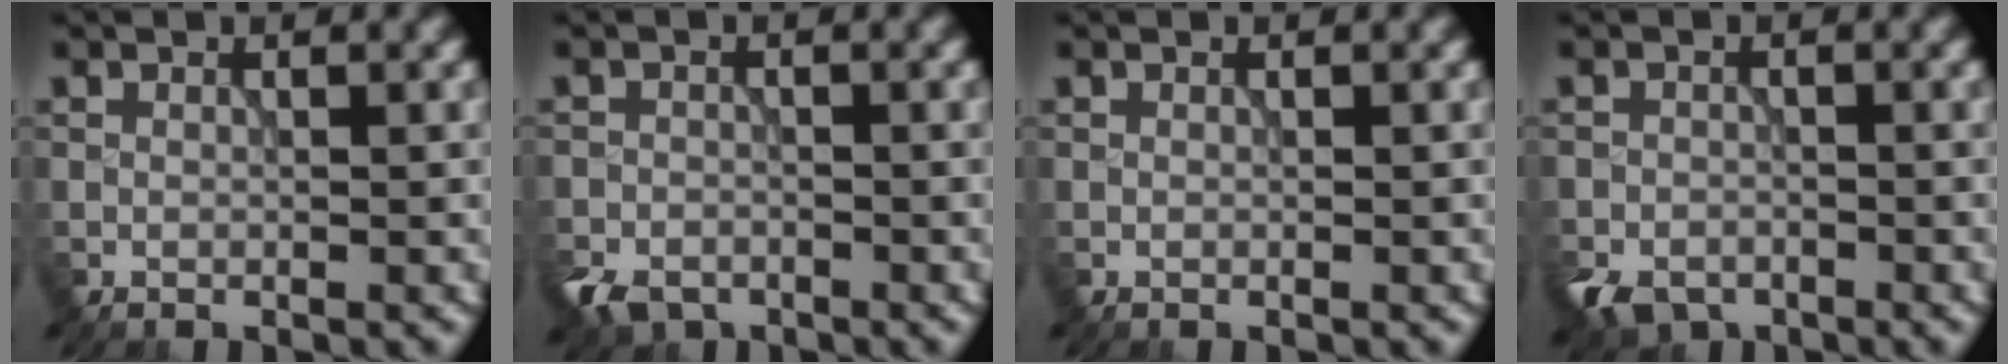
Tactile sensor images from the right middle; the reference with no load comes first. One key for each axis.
{"total": 3.0, "fx": -2.2, "fy": 1.8, "fz": 1.0, "tx": -0.017, "ty": -0.007, "tz": -0.049}
{"total": 0.0}
{"total": 3.4, "fx": -2.4, "fy": 2.0, "fz": 1.3, "tx": -0.021, "ty": -0.008, "tz": -0.049}